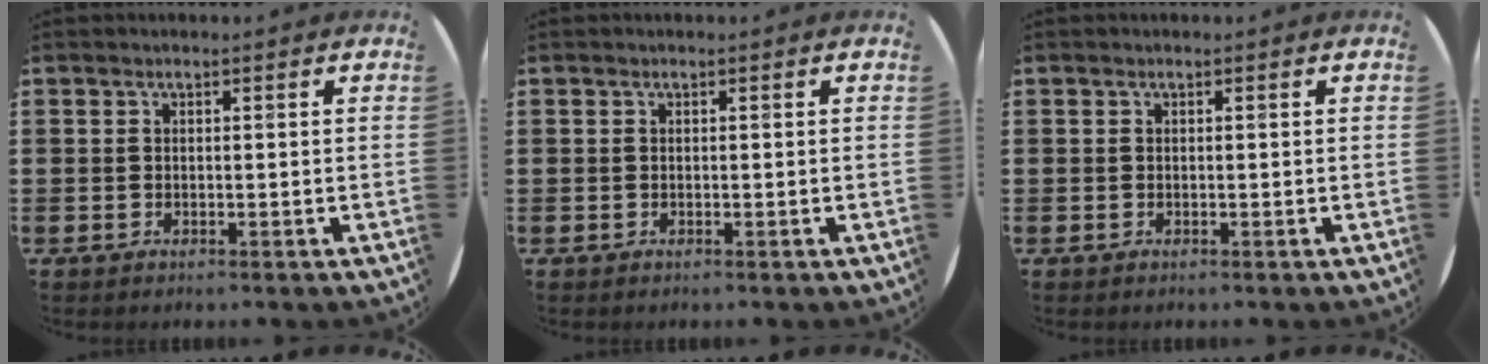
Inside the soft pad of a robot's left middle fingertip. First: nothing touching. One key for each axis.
{"total": 0.0}
{"total": 0.0}